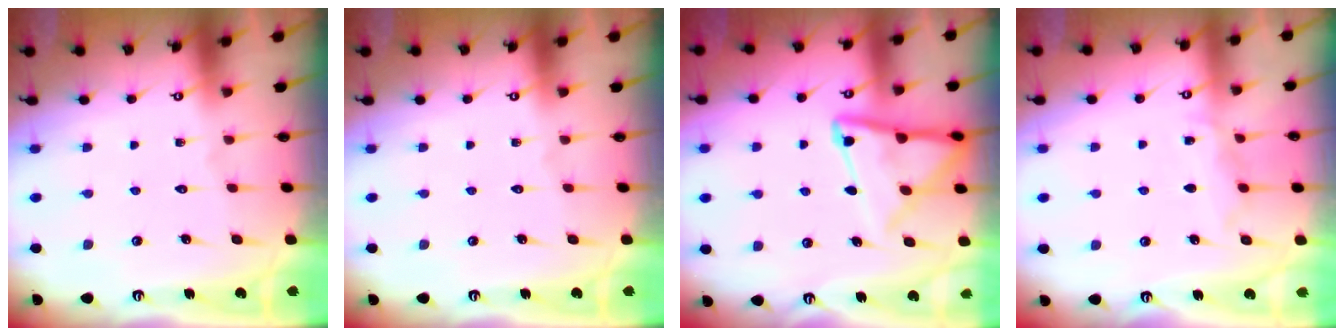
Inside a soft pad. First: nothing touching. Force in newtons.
{"total": 0.0}
{"total": 12.1, "press": 12.1, "slide": 1.2}
{"total": 5.9, "press": 5.9, "slide": 0.3}